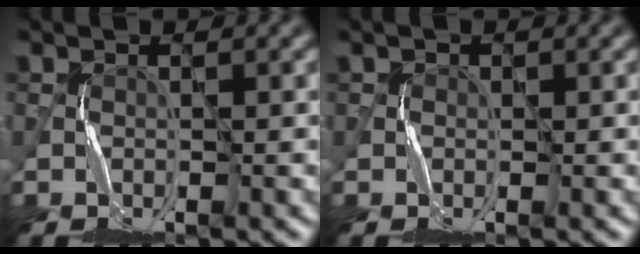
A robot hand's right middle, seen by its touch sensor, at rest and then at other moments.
{"total": 0.6, "force": [-0.1, 0.6, 0.0], "torque": [0.010, 0.000, 0.002]}